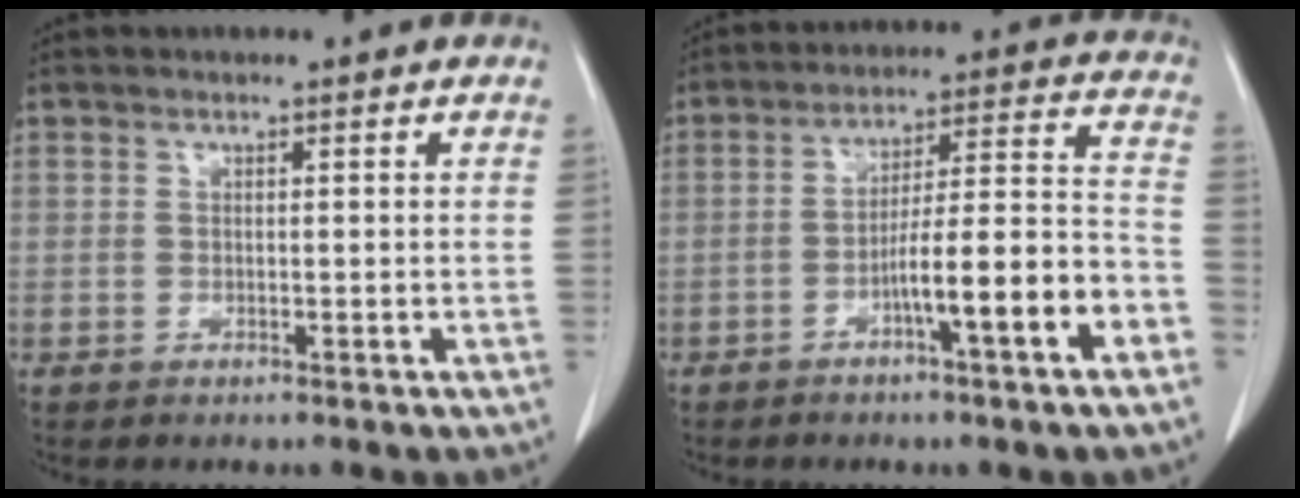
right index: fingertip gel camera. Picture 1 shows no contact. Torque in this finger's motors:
{"motor_torque": [1.31, -0.83, 0.74, 0.16]}